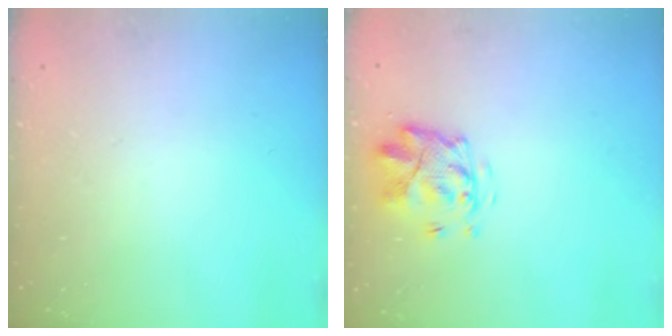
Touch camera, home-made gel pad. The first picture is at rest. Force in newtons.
{"total": 3.6, "press": 3.3, "slide": 1.6}